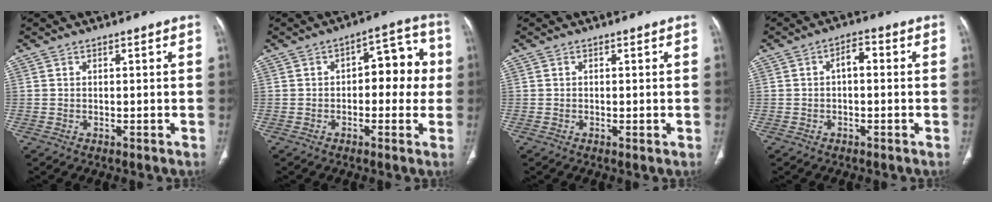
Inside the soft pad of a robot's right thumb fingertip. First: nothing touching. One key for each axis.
{"total": 10.3, "fx": 0.4, "fy": 5.6, "fz": 8.6, "tx": -0.062, "ty": 0.034, "tz": 0.000}
{"total": 0.6, "fx": -0.1, "fy": 0.1, "fz": 0.5, "tx": -0.015, "ty": -0.003, "tz": -0.002}
{"total": 3.4, "fx": 0.0, "fy": 1.9, "fz": 2.8, "tx": -0.033, "ty": 0.014, "tz": -0.006}